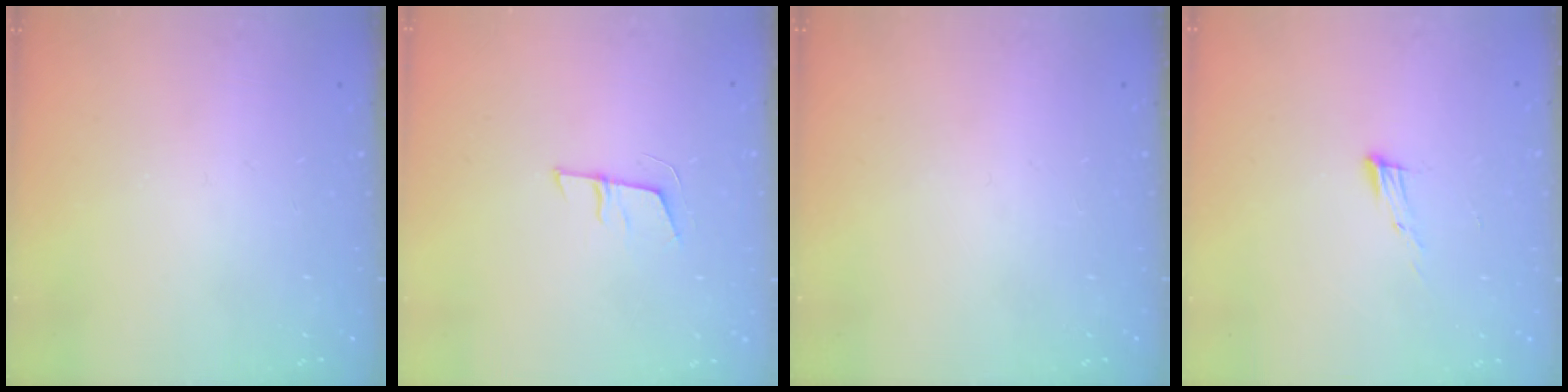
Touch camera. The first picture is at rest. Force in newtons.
{"total": 5.7, "press": 5.6, "slide": 1.0}
{"total": 0.0}
{"total": 7.7, "press": 7.6, "slide": 1.2}